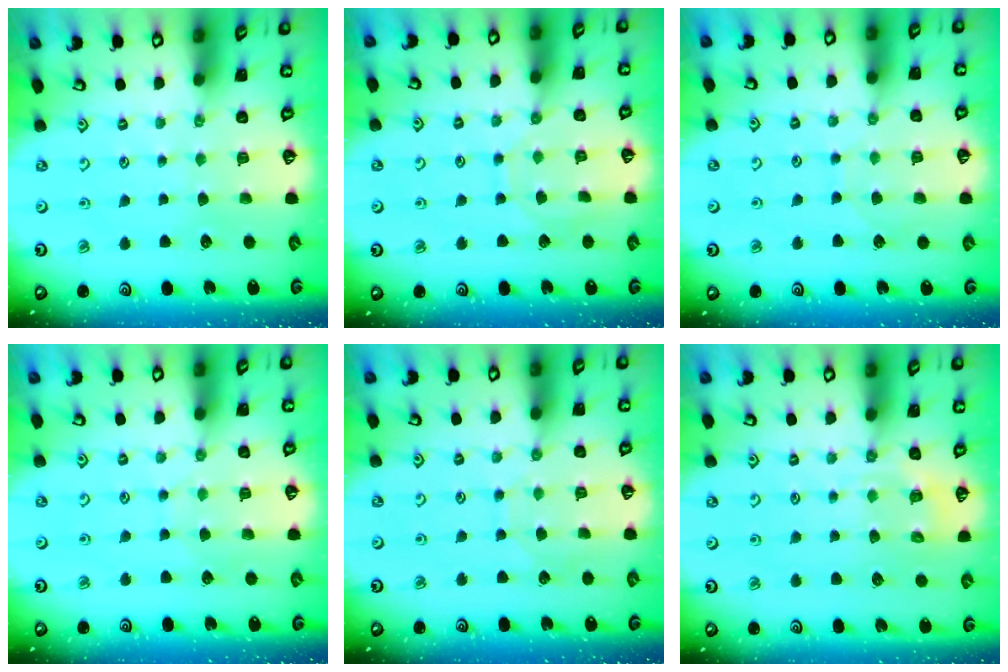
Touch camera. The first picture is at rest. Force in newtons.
{"total": 8.9, "press": 8.9, "slide": 0.6}
{"total": 5.4, "press": 5.4, "slide": 0.5}
{"total": 5.1, "press": 5.1, "slide": 0.5}
{"total": 6.2, "press": 6.2, "slide": 0.5}
{"total": 5.9, "press": 5.8, "slide": 1.1}